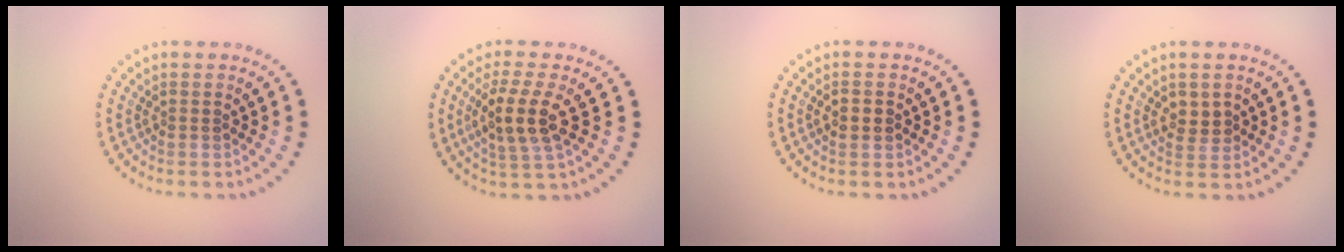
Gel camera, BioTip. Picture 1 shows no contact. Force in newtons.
{"total": 3.9, "press": 3.5, "slide": 1.6}
{"total": 2.0, "press": 2.0, "slide": 0.2}
{"total": 1.8, "press": 1.7, "slide": 0.5}